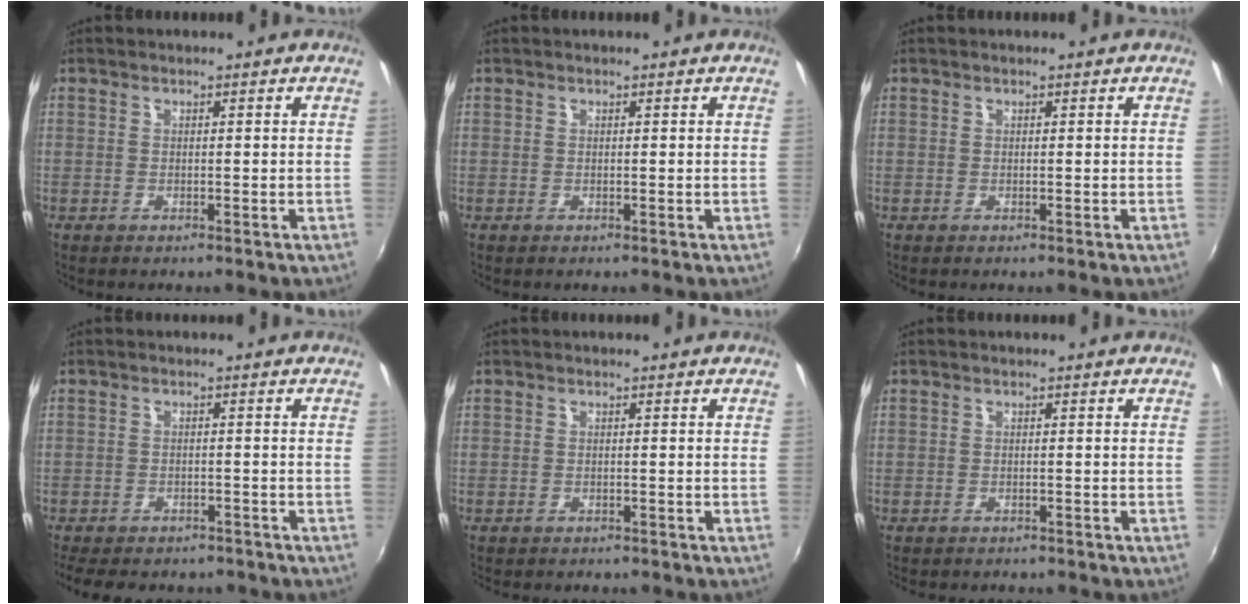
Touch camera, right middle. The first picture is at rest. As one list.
[{"total": 0.0}, {"total": 0.0}, {"total": 11.5, "force": [-9.5, 4.5, 4.6], "torque": [-0.108, -0.022, -0.137]}, {"total": 2.2, "force": [-2.0, 0.7, 0.6], "torque": [-0.018, -0.013, -0.029]}, {"total": 2.8, "force": [-2.6, 0.9, 0.7], "torque": [-0.023, -0.015, -0.038]}]